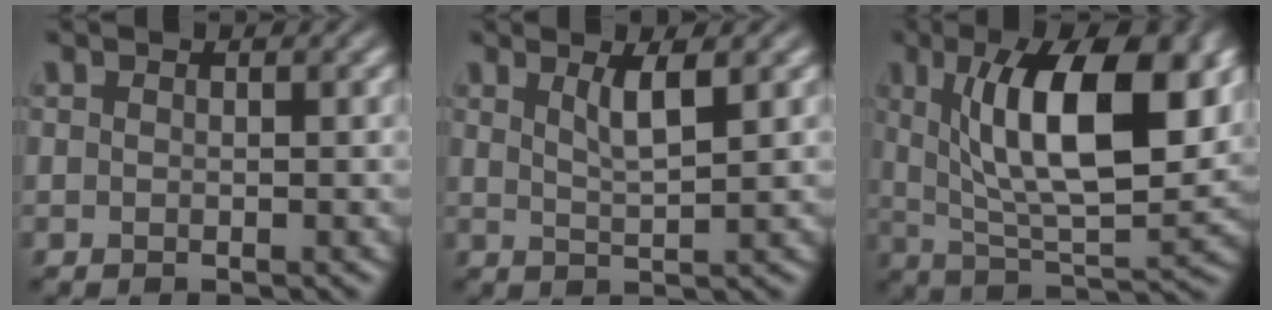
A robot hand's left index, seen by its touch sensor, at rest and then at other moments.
{"total": 2.7, "force": [1.3, 0.6, 2.3], "torque": [-0.034, -0.002, 0.023]}
{"total": 12.1, "force": [3.6, 4.3, 10.7], "torque": [-0.164, 0.000, 0.062]}